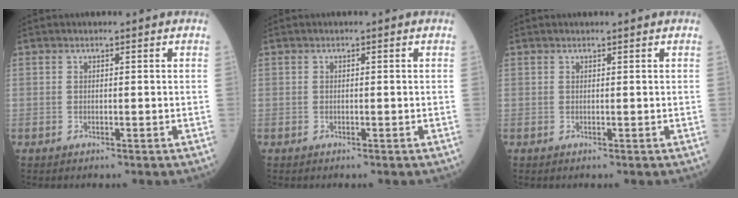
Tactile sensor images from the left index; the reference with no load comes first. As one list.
[{"total": 0.0}, {"total": 0.9, "force": [0.9, -0.1, 0.1], "torque": [-0.004, 0.007, 0.013]}]